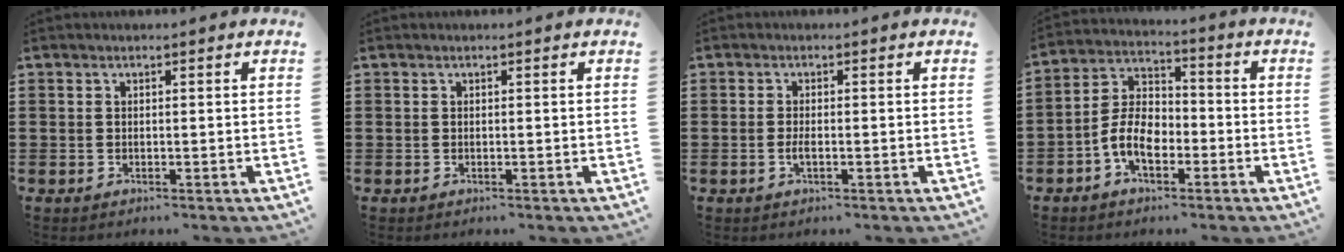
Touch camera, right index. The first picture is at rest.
{"total": 0.0}
{"total": 1.5, "force": [-0.4, 0.3, 1.4], "torque": [-0.033, -0.005, -0.009]}
{"total": 7.3, "force": [-2.9, 4.2, 5.3], "torque": [-0.134, 0.004, -0.064]}